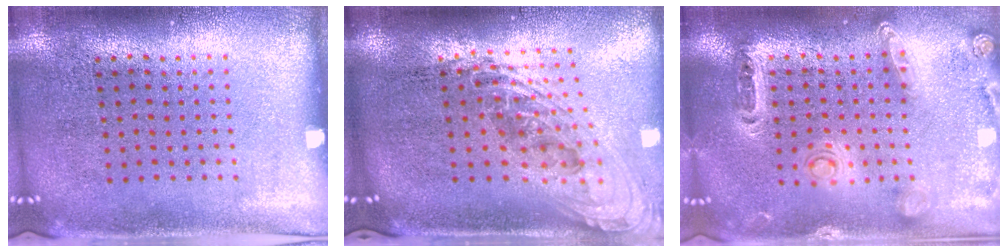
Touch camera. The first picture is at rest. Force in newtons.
{"total": 2.2, "press": 1.6, "slide": 1.6}
{"total": 1.4, "press": 1.4, "slide": 0.3}